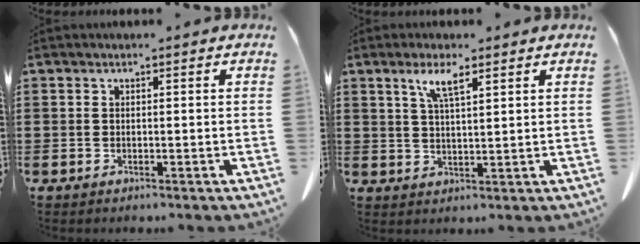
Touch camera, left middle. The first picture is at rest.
{"total": 4.9, "force": [2.9, 0.9, 3.8], "torque": [-0.085, 0.005, 0.050]}